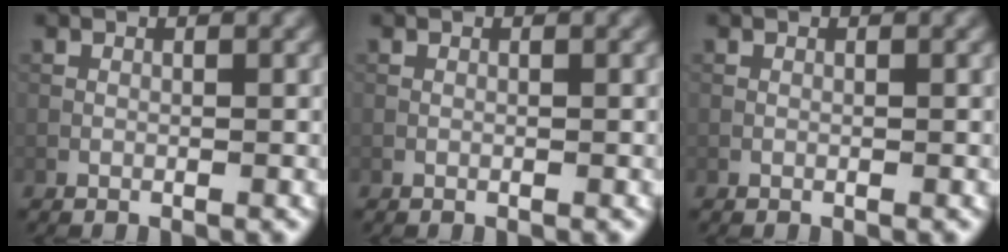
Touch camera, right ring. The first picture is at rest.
{"total": 0.0}
{"total": 0.0}